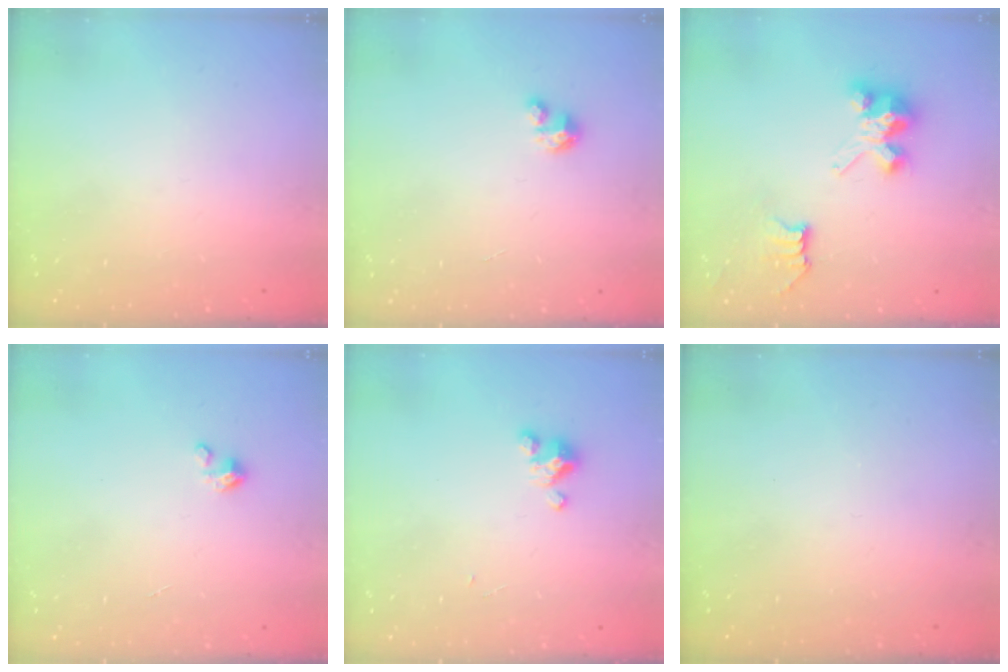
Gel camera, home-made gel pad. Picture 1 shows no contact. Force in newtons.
{"total": 3.3, "press": 3.3, "slide": 0.2}
{"total": 6.6, "press": 6.6, "slide": 0.1}
{"total": 1.4, "press": 1.4, "slide": 0.3}
{"total": 2.3, "press": 2.2, "slide": 0.4}
{"total": 0.0}